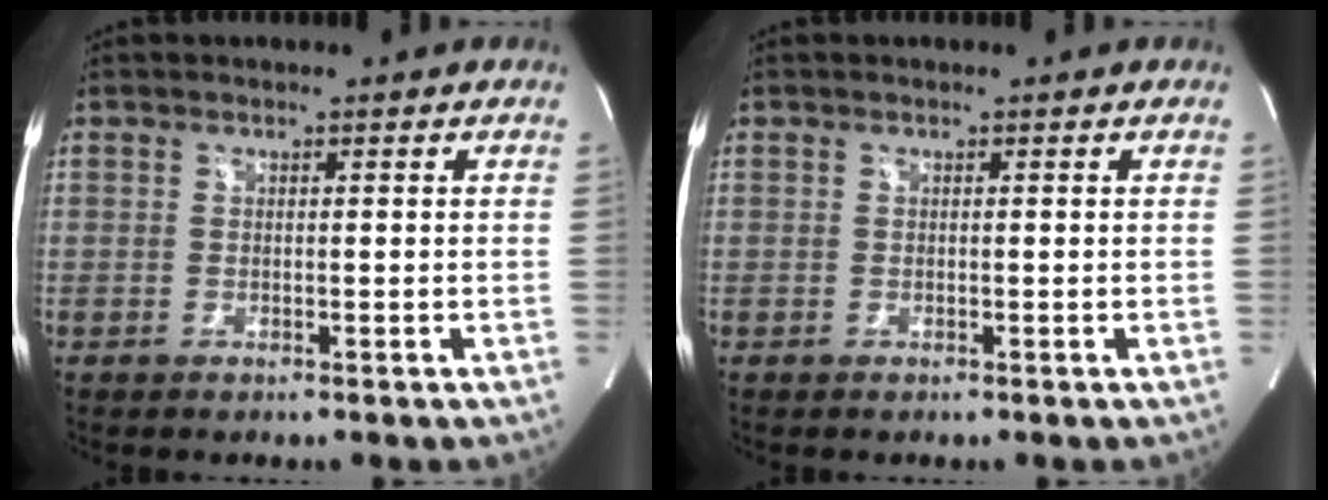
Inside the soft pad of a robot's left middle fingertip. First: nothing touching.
{"total": 0.0}